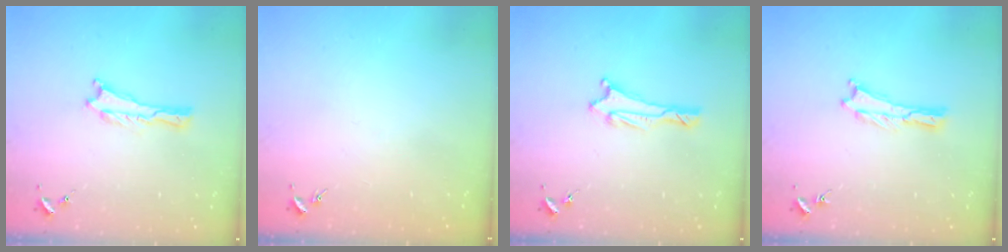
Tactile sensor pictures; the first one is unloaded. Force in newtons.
{"total": 0.0}
{"total": 1.3, "press": 1.3, "slide": 0.1}
{"total": 0.0}